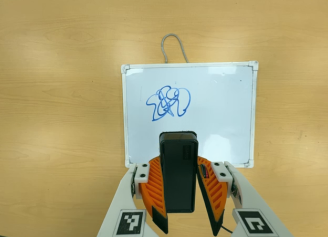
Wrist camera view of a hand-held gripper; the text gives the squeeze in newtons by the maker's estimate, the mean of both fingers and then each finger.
{"total": 8.0, "left": 7.5, "right": 8.5}